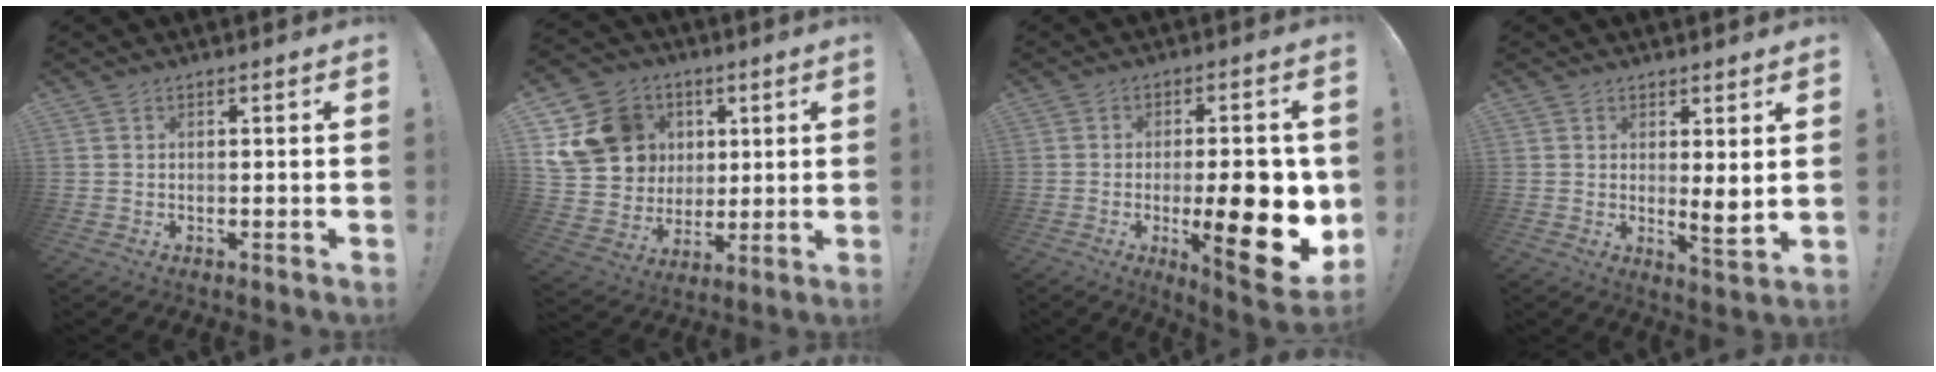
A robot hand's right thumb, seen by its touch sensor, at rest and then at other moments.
{"total": 17.0, "force": [4.8, 15.0, 6.5], "torque": [-0.095, -0.008, 0.119]}
{"total": 20.0, "force": [-3.3, 6.1, 18.7], "torque": [-0.246, -0.011, -0.040]}
{"total": 4.7, "force": [1.5, 0.5, 4.4], "torque": [-0.042, -0.033, 0.024]}